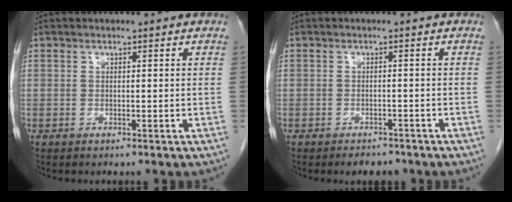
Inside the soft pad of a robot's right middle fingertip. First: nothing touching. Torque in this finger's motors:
{"motor_torque": [0.24, -0.49, -0.04, -0.01]}